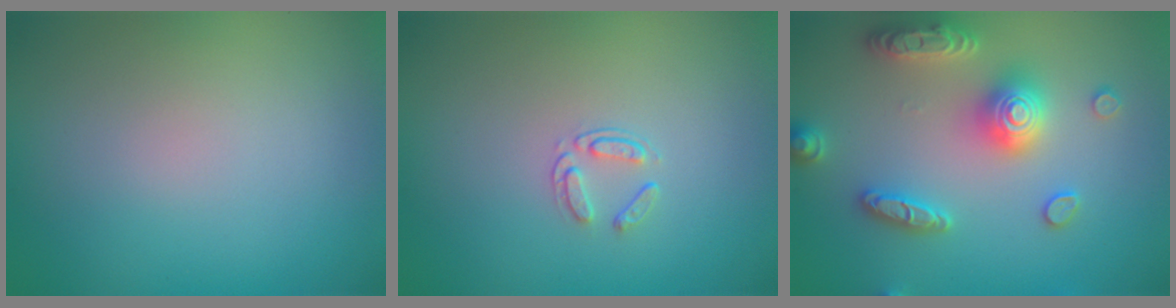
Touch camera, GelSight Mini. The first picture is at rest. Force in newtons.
{"total": 1.4, "press": 0.9, "slide": 1.1}
{"total": 5.5, "press": 5.4, "slide": 0.9}